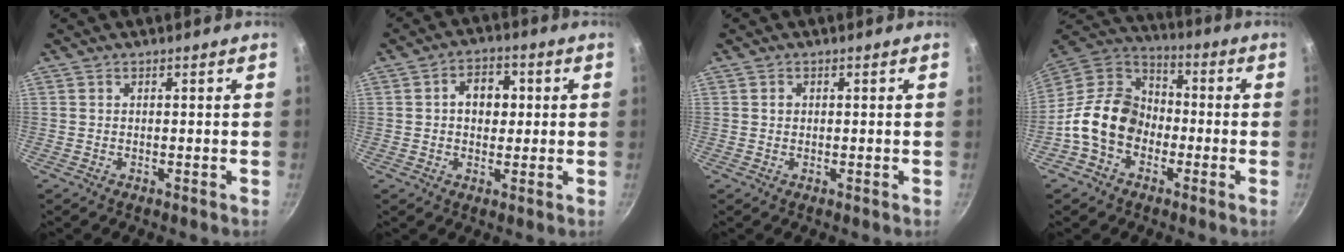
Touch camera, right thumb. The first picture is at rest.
{"total": 6.4, "force": [0.8, 4.8, 4.2], "torque": [-0.031, 0.009, 0.006]}
{"total": 0.9, "force": [0.1, 0.8, 0.3], "torque": [-0.003, 0.003, 0.002]}
{"total": 14.5, "force": [-3.9, 11.1, 8.4], "torque": [-0.105, 0.044, -0.092]}